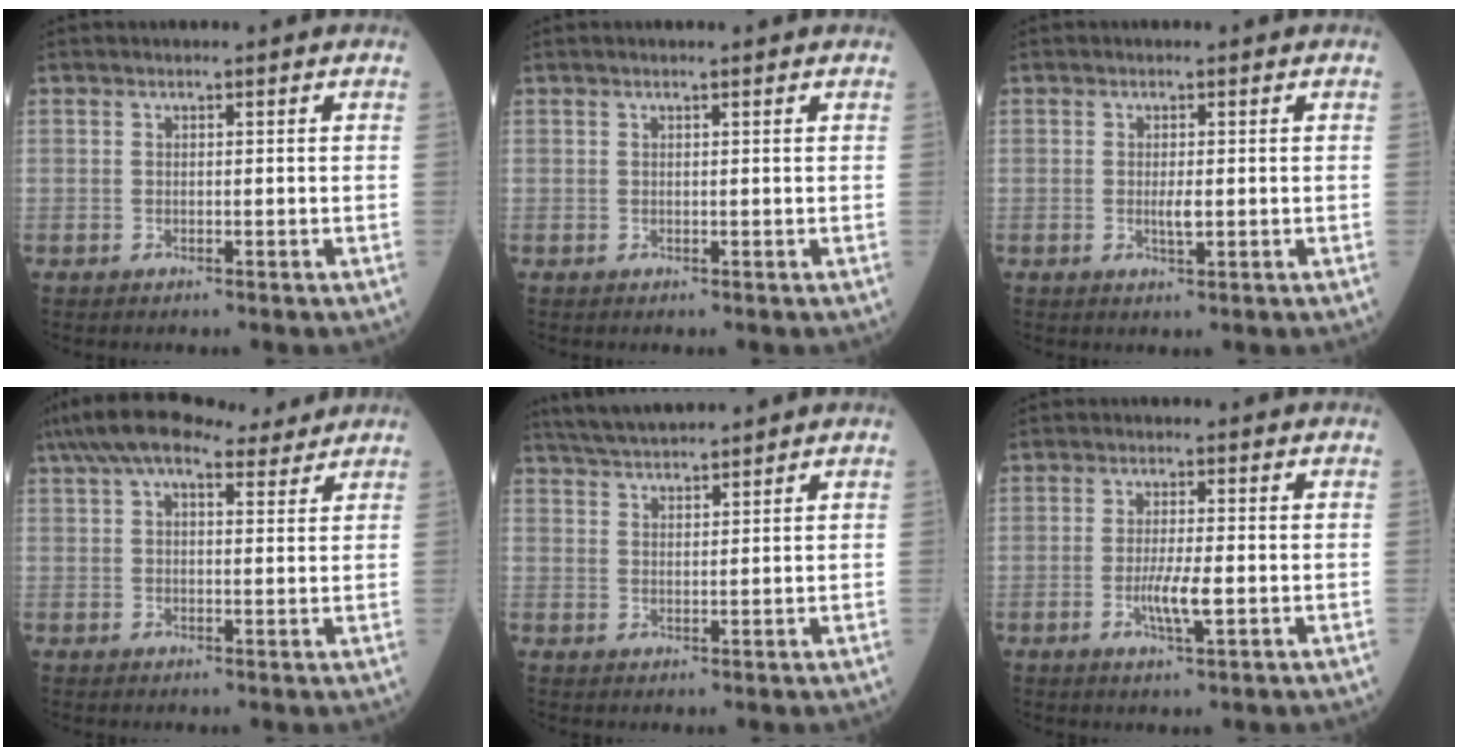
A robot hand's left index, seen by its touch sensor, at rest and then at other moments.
{"total": 1.3, "force": [1.1, 0.0, 0.8], "torque": [-0.014, 0.014, 0.017]}
{"total": 1.7, "force": [-0.1, 0.4, 1.7], "torque": [-0.035, -0.002, 0.001]}
{"total": 11.4, "force": [9.0, 3.5, 6.0], "torque": [-0.110, 0.053, 0.140]}
{"total": 6.9, "force": [6.4, 0.3, 2.5], "torque": [-0.051, 0.029, 0.117]}
{"total": 4.2, "force": [-1.0, 0.5, 4.1], "torque": [-0.082, -0.006, -0.017]}